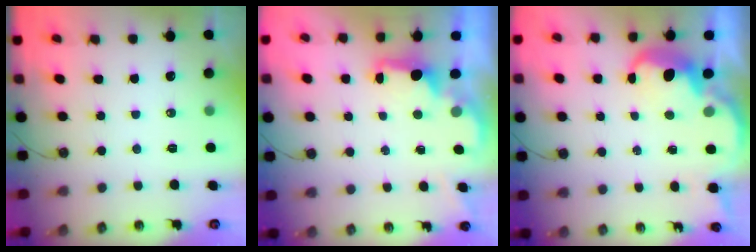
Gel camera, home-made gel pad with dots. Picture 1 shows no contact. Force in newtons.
{"total": 1.8, "press": 1.7, "slide": 0.8}
{"total": 5.0, "press": 5.0, "slide": 0.7}